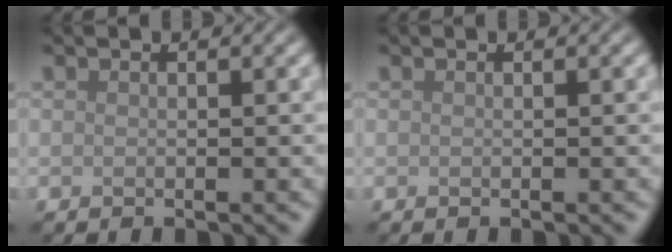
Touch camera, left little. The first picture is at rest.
{"total": 0.0}